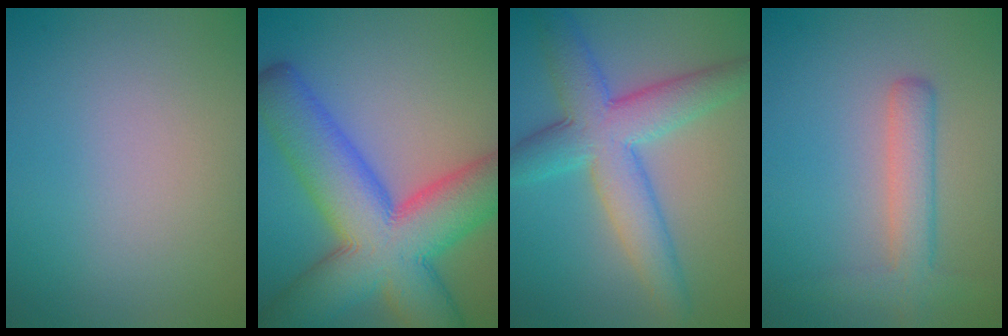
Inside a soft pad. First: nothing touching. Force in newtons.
{"total": 13.9, "press": 13.9, "slide": 0.6}
{"total": 7.5, "press": 7.5, "slide": 0.1}
{"total": 3.5, "press": 3.5, "slide": 0.1}